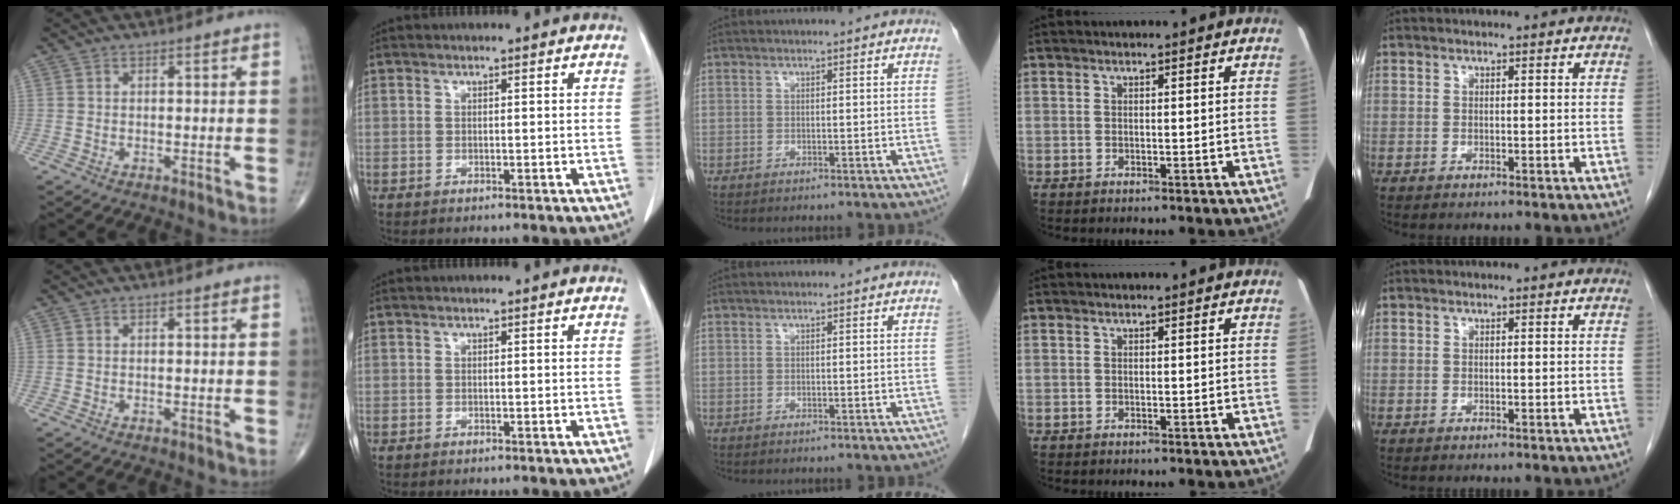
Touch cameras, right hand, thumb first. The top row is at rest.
{}